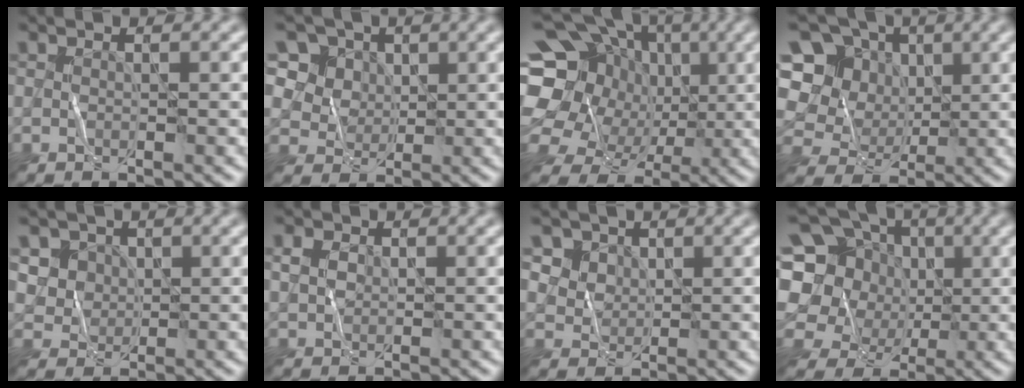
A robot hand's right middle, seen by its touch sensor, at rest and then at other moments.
{"total": 8.0, "force": [3.8, 6.1, 3.3], "torque": [-0.072, 0.006, 0.055]}
{"total": 19.5, "force": [-0.2, 17.9, 7.7], "torque": [-0.171, 0.020, -0.035]}
{"total": 12.6, "force": [1.8, 11.6, 4.5], "torque": [-0.148, 0.030, 0.024]}
{"total": 4.8, "force": [1.9, 4.1, 1.7], "torque": [-0.042, 0.005, 0.032]}
{"total": 1.5, "force": [0.3, 1.3, 0.7], "torque": [-0.018, 0.003, 0.005]}
{"total": 5.0, "force": [2.7, 3.8, 1.8], "torque": [-0.050, -0.005, 0.051]}
{"total": 15.6, "force": [0.4, 14.5, 5.7], "torque": [-0.163, 0.019, -0.010]}